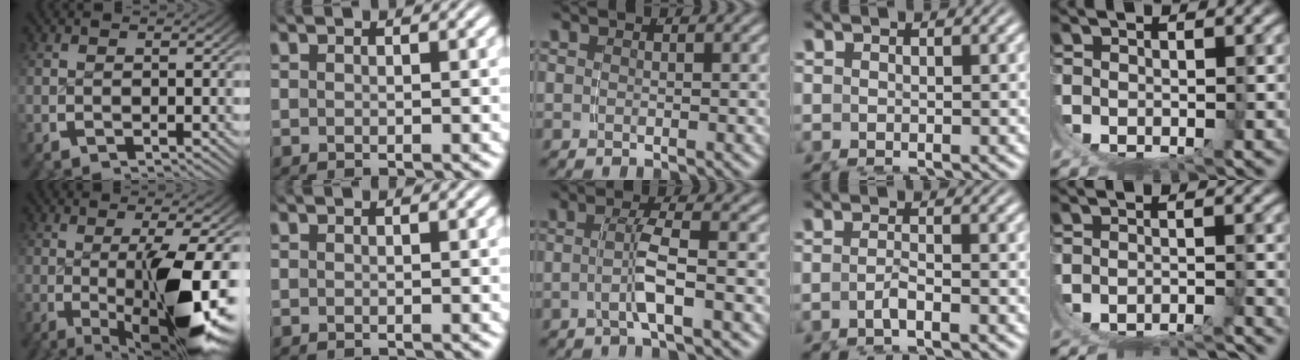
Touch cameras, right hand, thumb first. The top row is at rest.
{"thumb": {"total": 13.1, "force": [-2.7, 4.3, 12.1], "torque": [-0.197, -0.030, -0.022]}, "middle": {"total": 3.0, "force": [-0.9, -0.4, 2.9], "torque": [-0.052, 0.004, -0.016]}, "ring": {"total": 1.6, "force": [-1.3, -0.6, 0.8], "torque": [-0.008, -0.005, -0.022]}, "little": {"total": 7.3, "force": [-6.4, 2.6, 2.3], "torque": [-0.039, -0.023, -0.091]}}